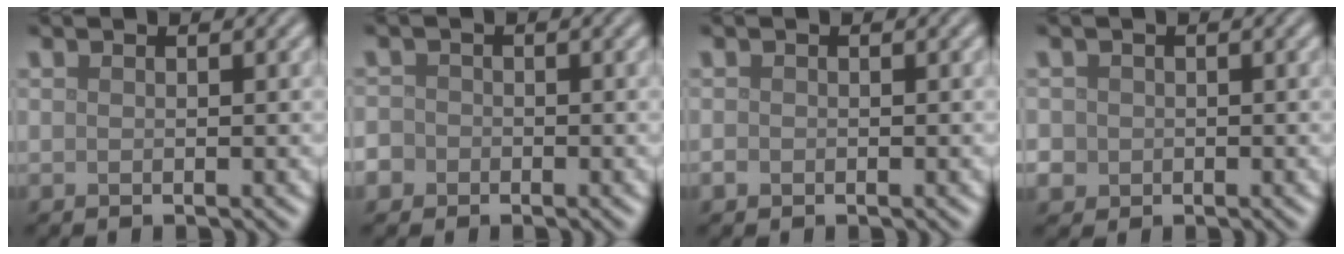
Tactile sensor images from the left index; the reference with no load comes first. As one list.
[{"total": 2.8, "force": [-1.3, 2.4, 0.6], "torque": [0.001, 0.002, -0.034]}, {"total": 0.5, "force": [-0.3, 0.4, 0.2], "torque": [-0.001, -0.003, -0.005]}, {"total": 2.8, "force": [-0.3, 2.6, 0.8], "torque": [-0.014, 0.004, -0.010]}]